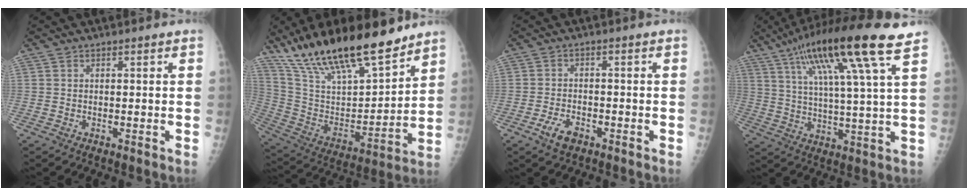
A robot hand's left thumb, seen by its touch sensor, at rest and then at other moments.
{"total": 25.3, "force": [19.2, 7.2, 14.8], "torque": [-0.233, -0.070, 0.342]}
{"total": 4.1, "force": [-2.4, 2.2, 2.5], "torque": [-0.048, 0.013, -0.041]}
{"total": 18.6, "force": [10.3, 1.2, 15.5], "torque": [-0.261, -0.019, 0.170]}